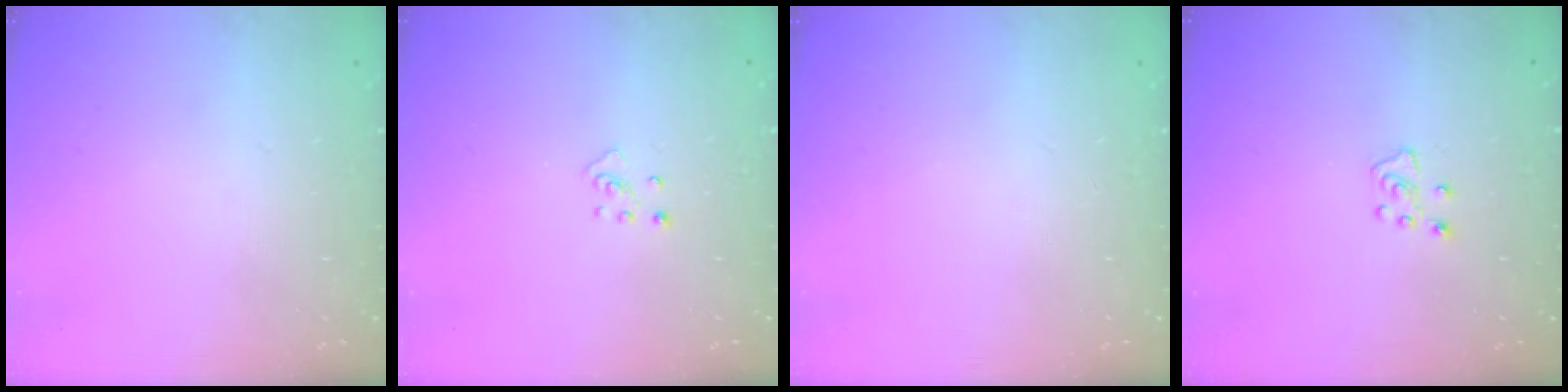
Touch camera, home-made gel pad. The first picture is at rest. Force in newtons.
{"total": 3.6, "press": 3.6, "slide": 0.4}
{"total": 0.0}
{"total": 5.0, "press": 5.0, "slide": 0.5}